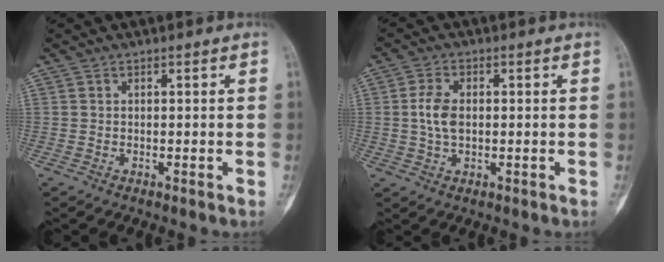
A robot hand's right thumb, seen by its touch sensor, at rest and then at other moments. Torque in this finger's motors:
{"motor_torque": [1.09, 0.81, 0.59, -0.69, 0.19]}